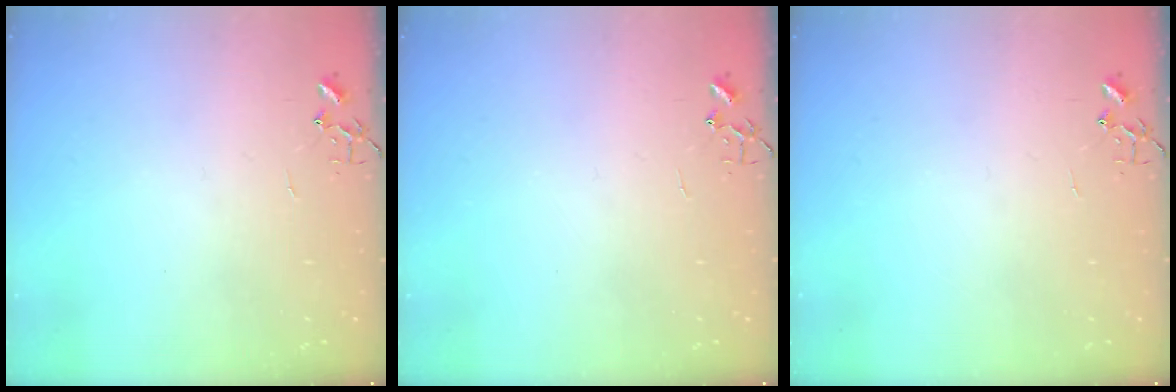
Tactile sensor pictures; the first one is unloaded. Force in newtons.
{"total": 0.0}
{"total": 0.0}